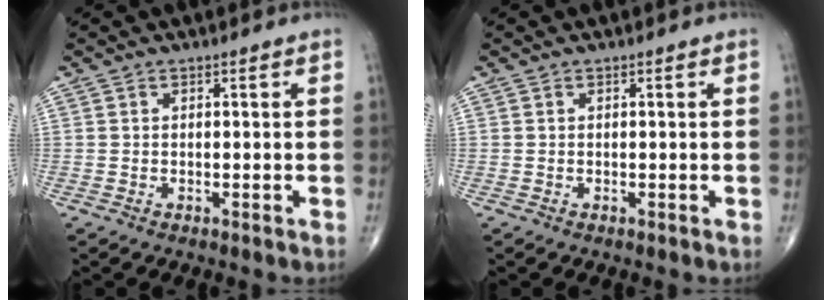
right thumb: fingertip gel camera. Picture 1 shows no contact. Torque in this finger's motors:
{"motor_torque": [0.00, 0.00, -0.02, 0.02, 0.00]}